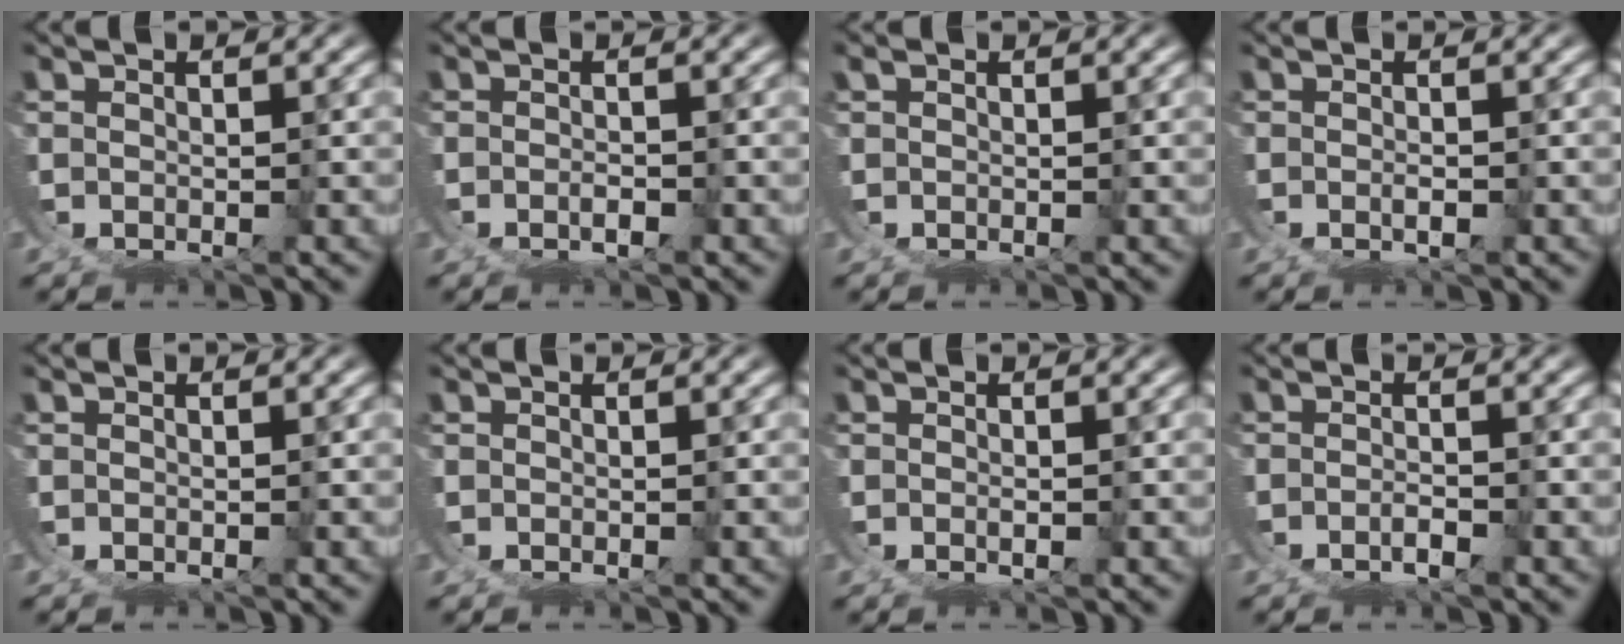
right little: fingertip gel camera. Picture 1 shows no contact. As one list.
[{"total": 1.0, "force": [-0.6, -0.3, 0.8], "torque": [-0.012, 0.001, -0.011]}, {"total": 0.6, "force": [0.5, -0.3, 0.1], "torque": [-0.005, 0.004, 0.009]}, {"total": 1.0, "force": [-0.4, -0.1, 0.9], "torque": [-0.015, -0.002, -0.006]}, {"total": 0.0}, {"total": 0.0}, {"total": 0.6, "force": [-0.1, 0.1, 0.6], "torque": [-0.014, -0.004, 0.000]}, {"total": 1.4, "force": [-0.9, -0.5, 1.0], "torque": [-0.011, 0.001, -0.017]}]